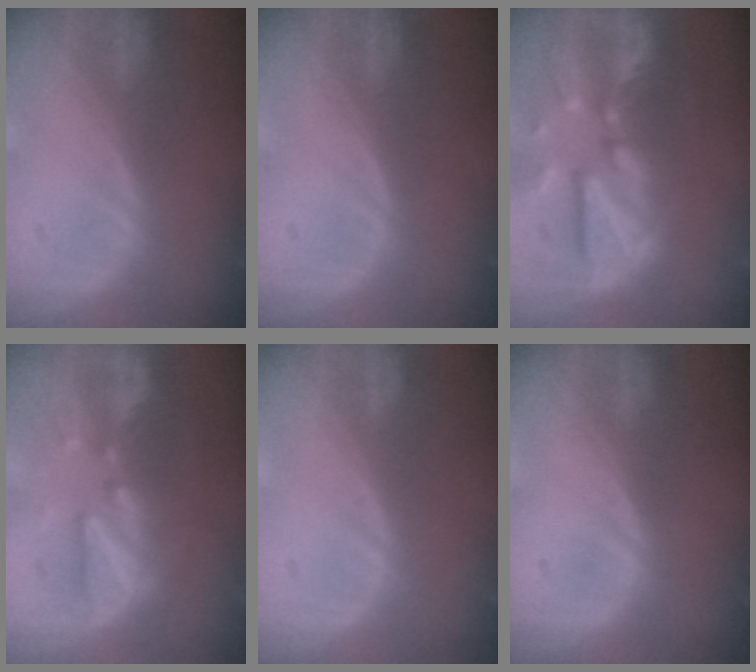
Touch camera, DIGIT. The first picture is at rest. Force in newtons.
{"total": 0.0}
{"total": 12.3, "press": 10.6, "slide": 6.1}
{"total": 8.6, "press": 8.1, "slide": 2.7}
{"total": 0.0}
{"total": 0.0}